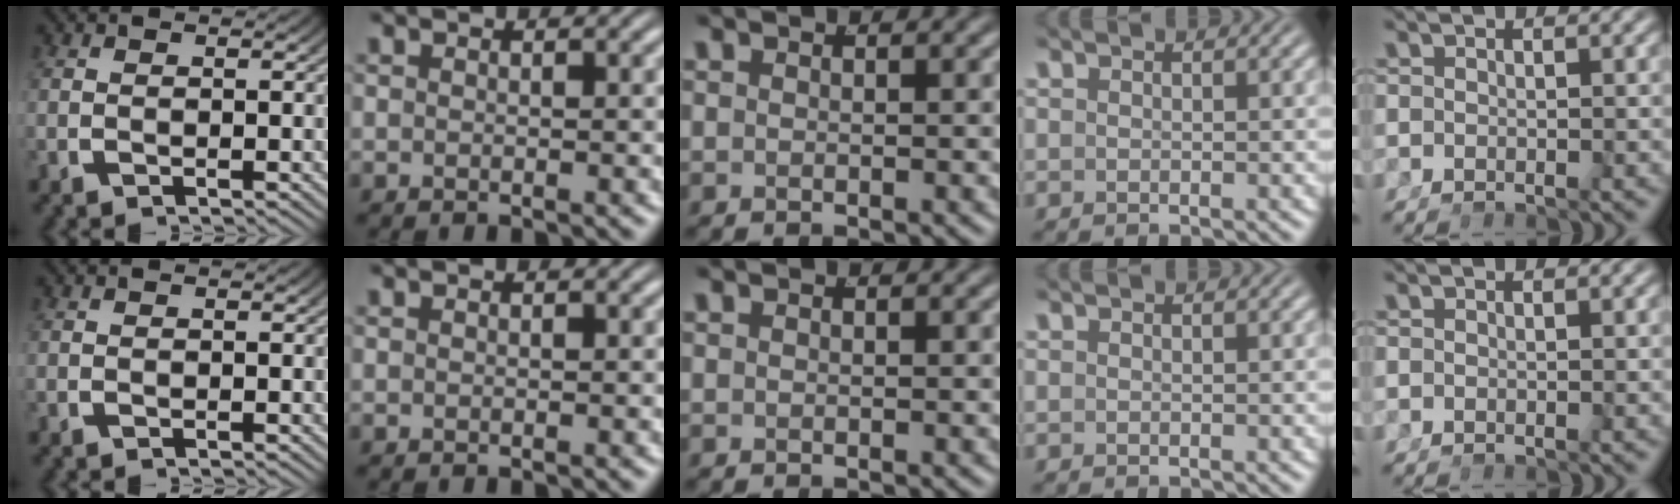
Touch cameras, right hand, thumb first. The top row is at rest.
{}